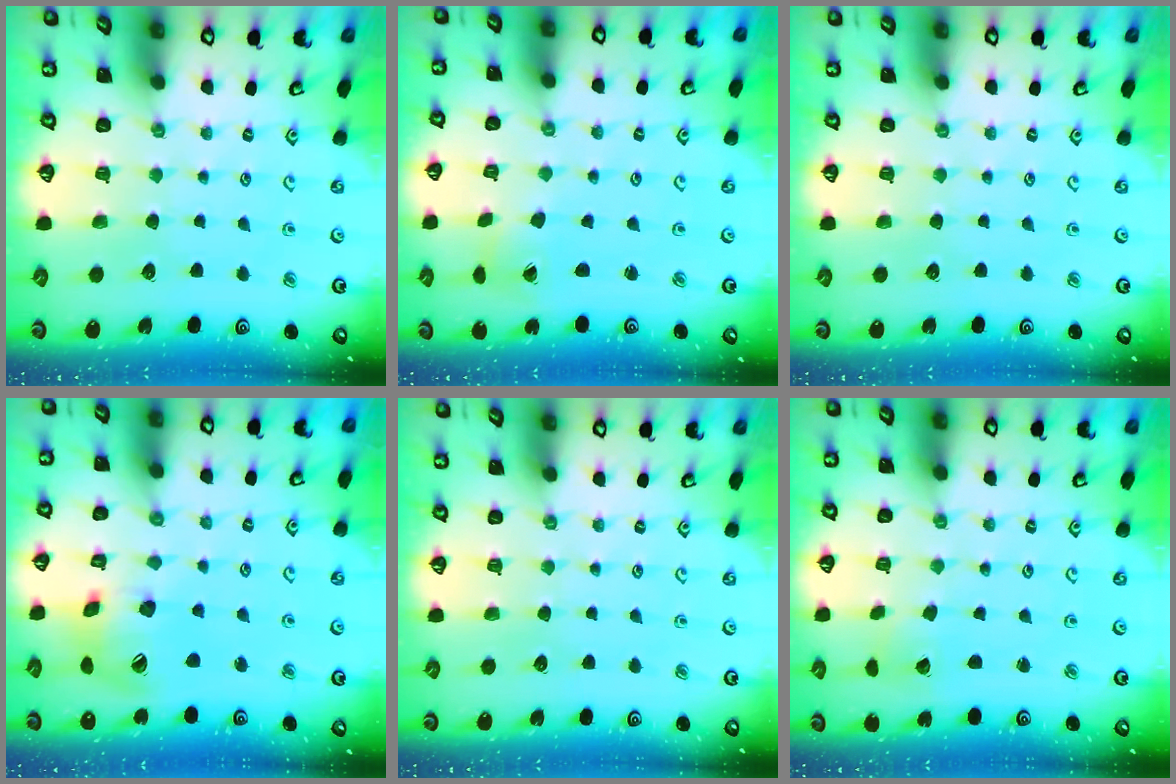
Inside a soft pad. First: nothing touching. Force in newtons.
{"total": 1.7, "press": 1.7, "slide": 0.2}
{"total": 0.0}
{"total": 14.6, "press": 14.4, "slide": 2.2}
{"total": 0.0}
{"total": 2.3, "press": 2.3, "slide": 0.1}